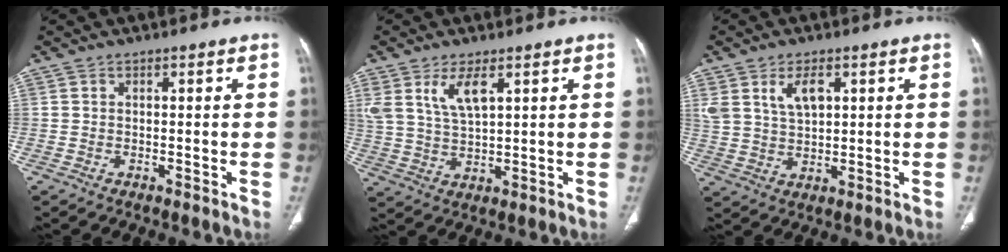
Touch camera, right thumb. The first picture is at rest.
{"total": 6.9, "force": [3.5, 2.7, 5.3], "torque": [-0.103, -0.014, 0.080]}
{"total": 6.6, "force": [2.9, 3.7, 4.7], "torque": [-0.081, -0.008, 0.064]}